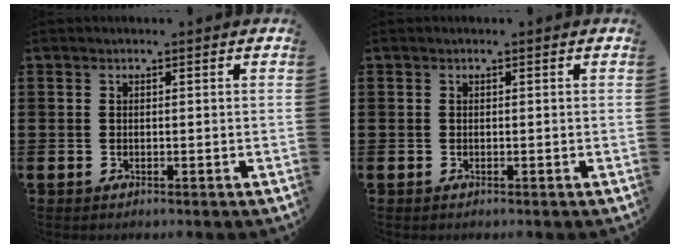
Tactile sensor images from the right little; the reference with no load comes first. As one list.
[{"total": 0.0}]